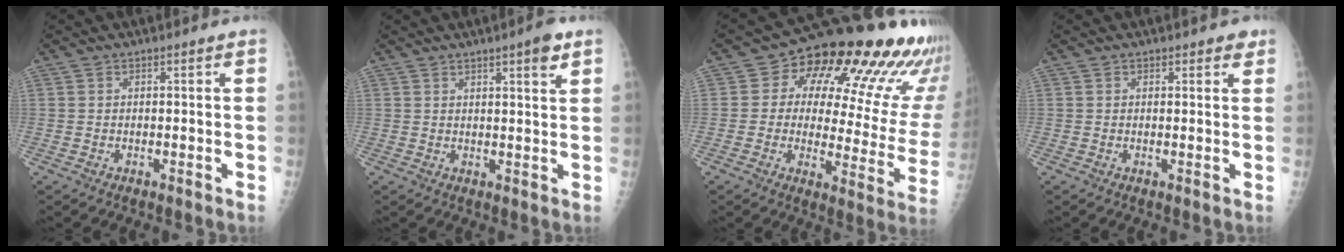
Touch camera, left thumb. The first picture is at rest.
{"total": 5.9, "force": [3.7, 1.1, 4.5], "torque": [-0.057, -0.019, 0.049]}
{"total": 23.1, "force": [11.9, 10.3, 17.0], "torque": [-0.187, -0.028, 0.150]}
{"total": 1.7, "force": [1.2, 1.0, 0.6], "torque": [0.012, -0.004, 0.009]}